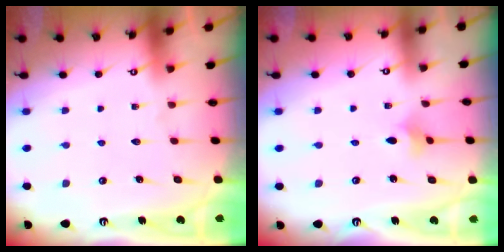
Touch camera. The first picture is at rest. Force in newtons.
{"total": 2.0, "press": 2.0, "slide": 0.4}